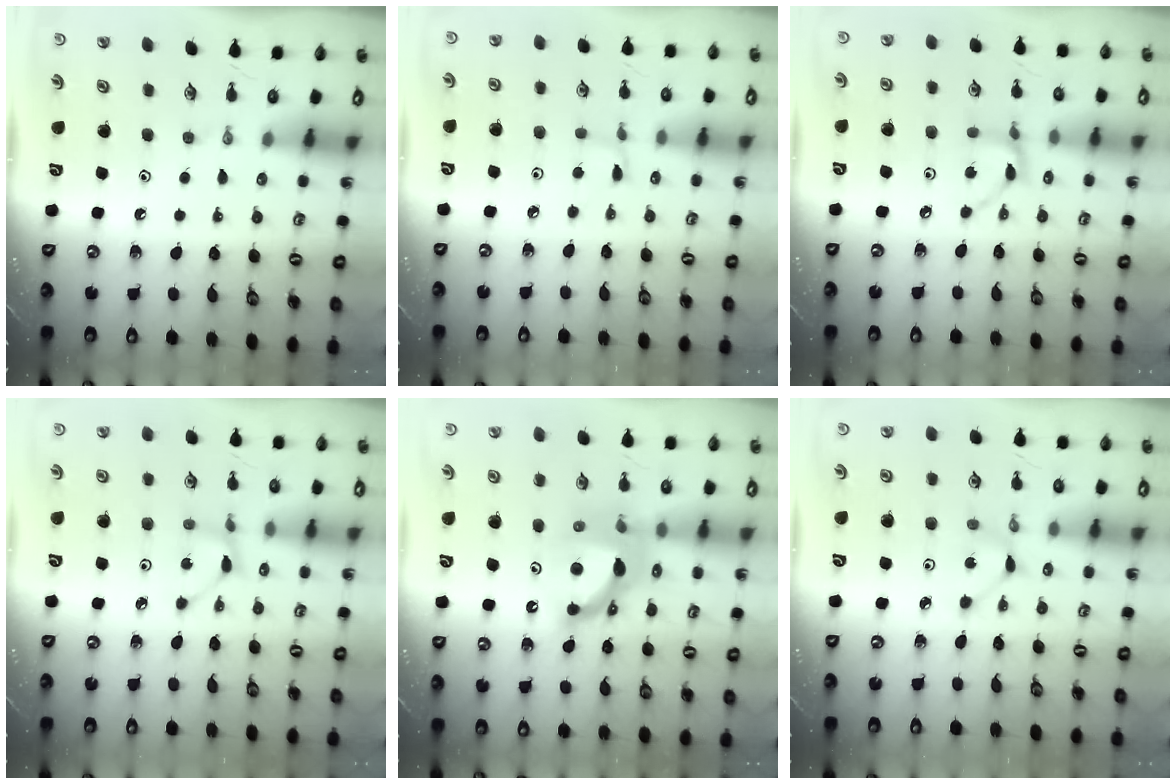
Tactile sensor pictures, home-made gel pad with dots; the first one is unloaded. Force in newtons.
{"total": 1.9, "press": 1.9, "slide": 0.2}
{"total": 5.1, "press": 5.1, "slide": 0.2}
{"total": 1.9, "press": 1.9, "slide": 0.2}
{"total": 12.3, "press": 12.2, "slide": 1.5}
{"total": 1.8, "press": 1.7, "slide": 0.3}